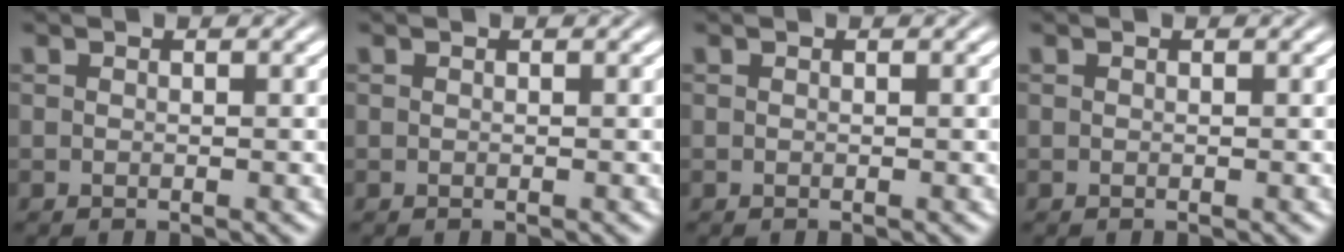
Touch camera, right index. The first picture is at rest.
{"total": 0.0}
{"total": 0.0}
{"total": 0.0}